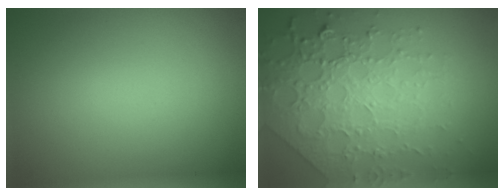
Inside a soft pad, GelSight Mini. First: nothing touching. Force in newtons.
{"total": 7.9, "press": 5.6, "slide": 5.6}